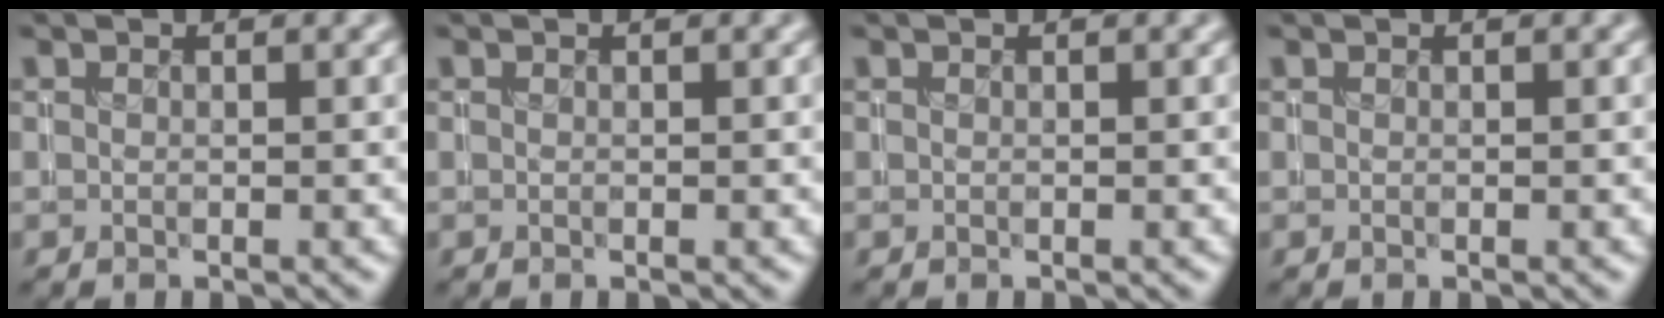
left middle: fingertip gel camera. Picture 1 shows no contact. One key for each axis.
{"total": 0.0}
{"total": 0.0}
{"total": 0.0}